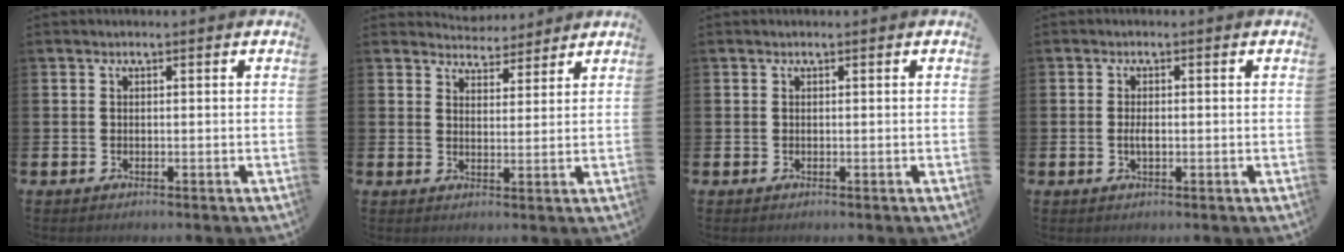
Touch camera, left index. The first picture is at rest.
{"total": 4.2, "force": [4.0, 1.0, -0.4], "torque": [0.000, -0.026, 0.073]}
{"total": 0.0}
{"total": 1.7, "force": [-0.1, 0.8, 1.5], "torque": [-0.029, 0.002, -0.004]}